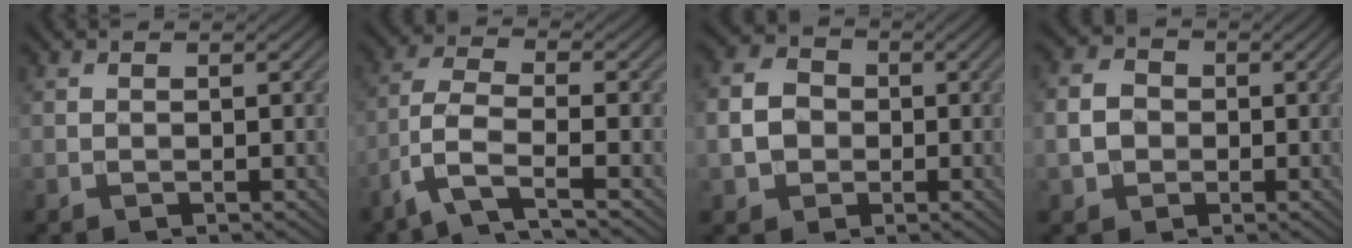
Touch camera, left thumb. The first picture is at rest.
{"total": 6.2, "force": [-3.6, 1.5, 4.8], "torque": [-0.104, 0.001, -0.090]}
{"total": 5.1, "force": [-0.8, 4.4, 2.5], "torque": [-0.064, -0.001, -0.022]}
{"total": 3.9, "force": [-0.6, 3.4, 1.8], "torque": [-0.045, 0.001, -0.018]}